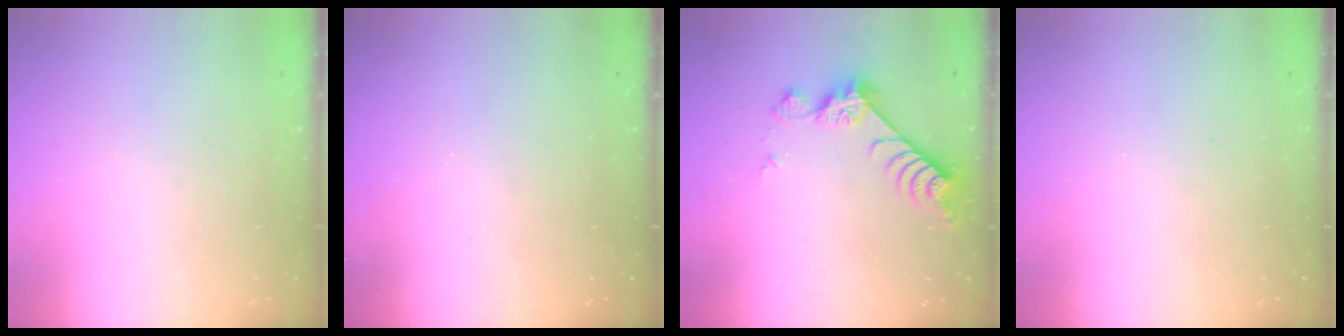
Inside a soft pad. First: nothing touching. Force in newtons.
{"total": 0.0}
{"total": 9.0, "press": 9.0, "slide": 0.6}
{"total": 0.0}